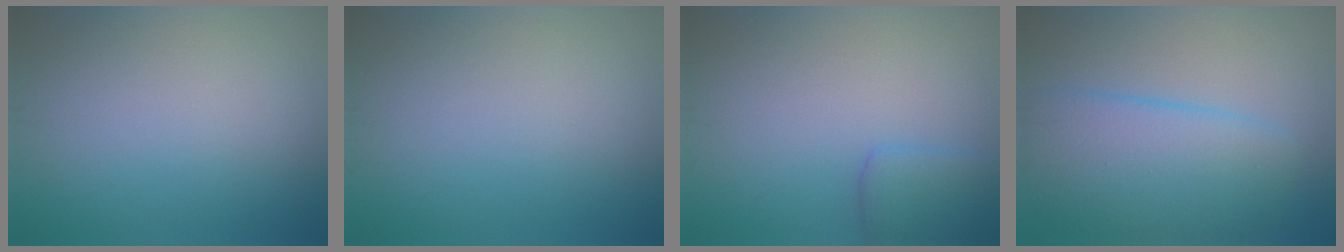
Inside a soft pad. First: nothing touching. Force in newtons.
{"total": 0.0}
{"total": 2.5, "press": 2.5, "slide": 0.2}
{"total": 6.8, "press": 6.8, "slide": 0.1}